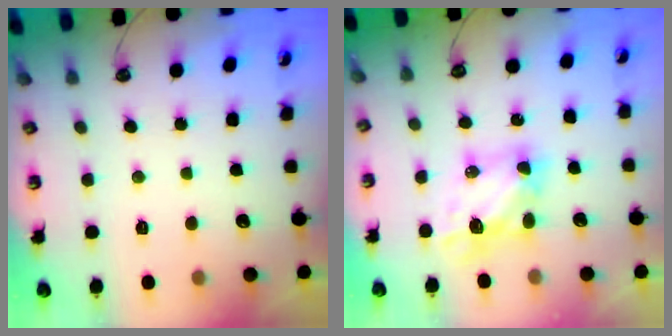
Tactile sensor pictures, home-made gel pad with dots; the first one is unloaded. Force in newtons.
{"total": 5.6, "press": 5.6, "slide": 0.5}